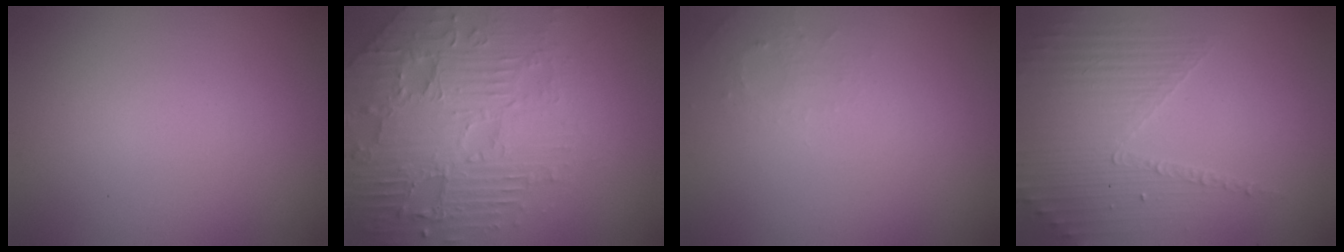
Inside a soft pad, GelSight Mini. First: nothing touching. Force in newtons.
{"total": 7.1, "press": 5.4, "slide": 4.6}
{"total": 1.2, "press": 1.2, "slide": 0.3}
{"total": 5.3, "press": 3.1, "slide": 4.2}